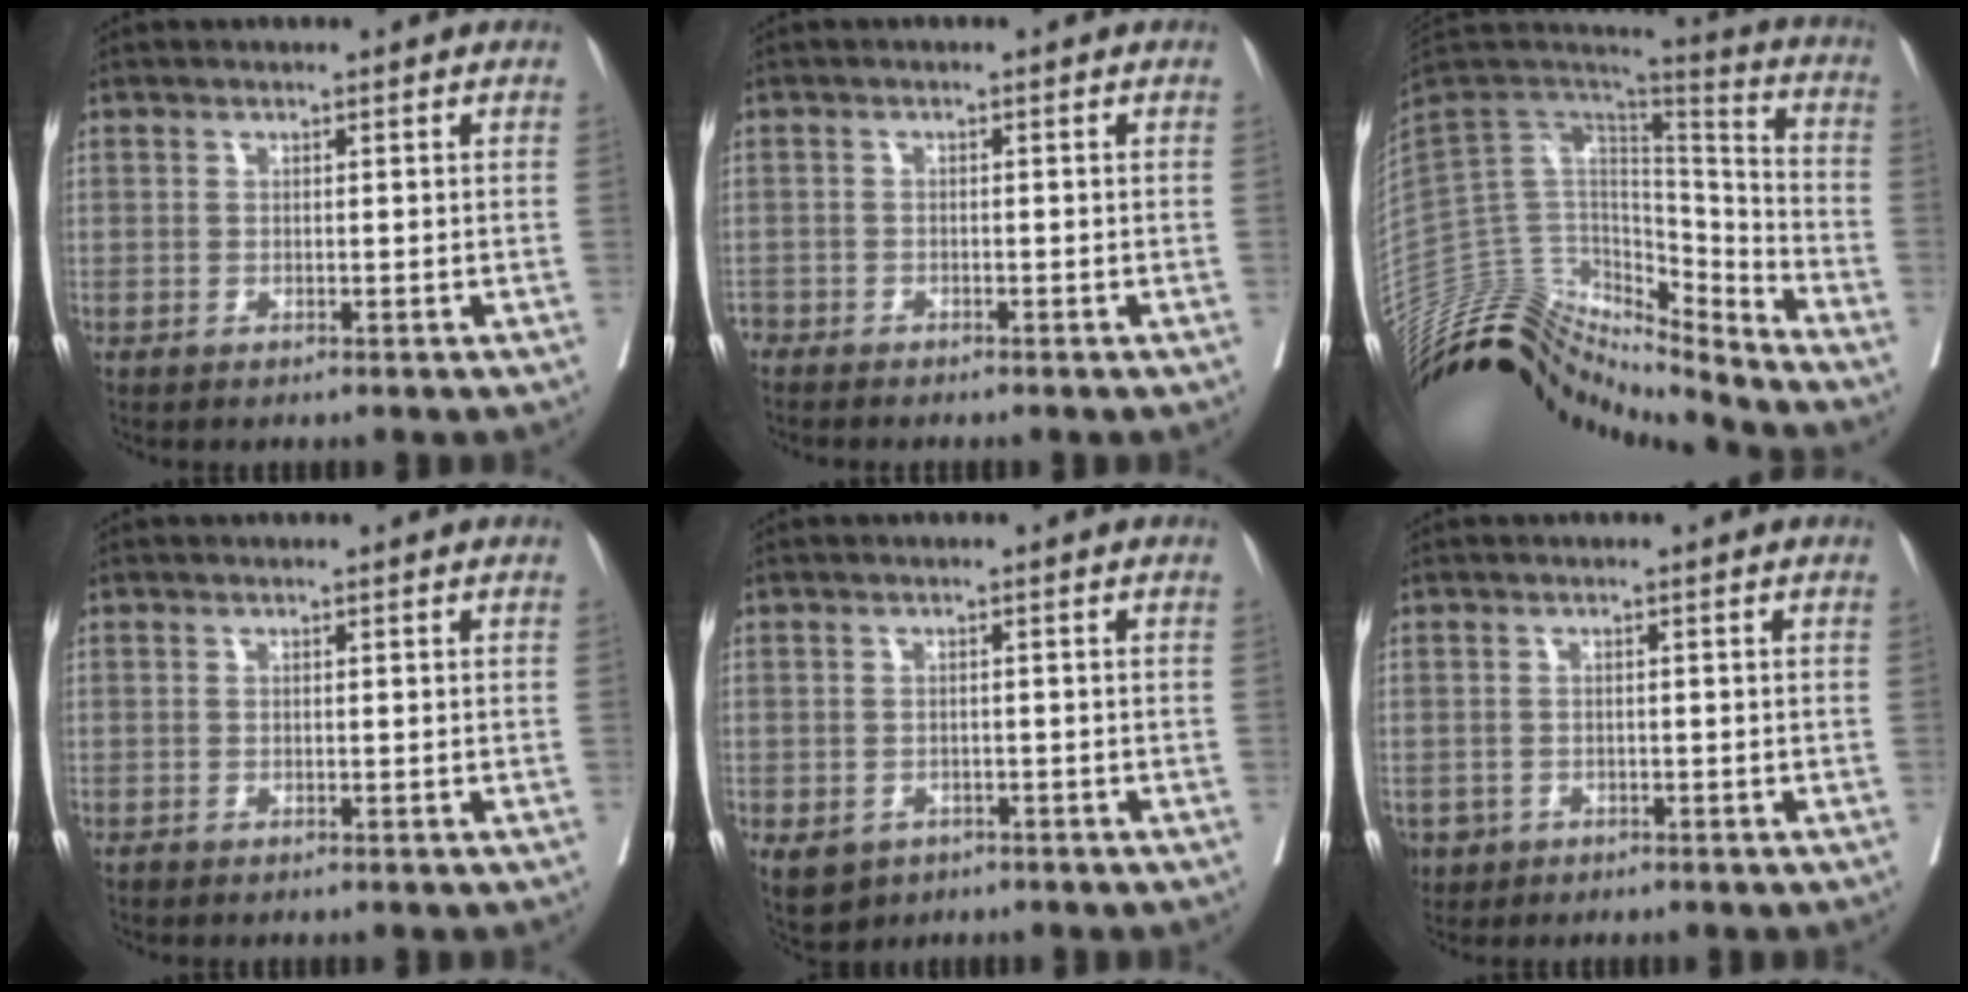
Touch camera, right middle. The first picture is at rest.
{"total": 2.2, "force": [-2.1, 0.4, 0.2], "torque": [0.000, -0.006, -0.037]}
{"total": 17.8, "force": [-16.9, 4.9, 2.7], "torque": [-0.039, 0.109, -0.282]}
{"total": 0.0}
{"total": 5.0, "force": [-2.7, 3.9, 1.5], "torque": [-0.023, 0.001, -0.033]}
{"total": 3.2, "force": [-1.7, 2.6, 0.5], "torque": [-0.005, 0.003, -0.028]}